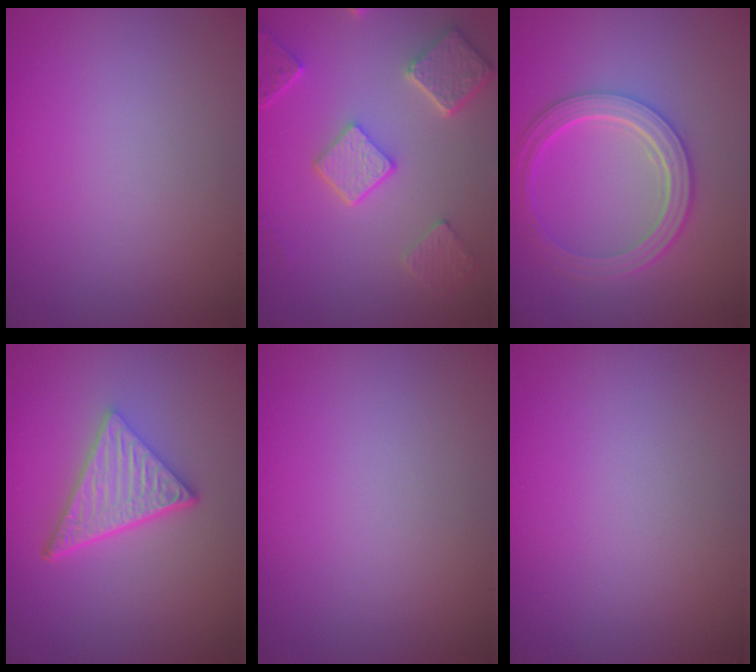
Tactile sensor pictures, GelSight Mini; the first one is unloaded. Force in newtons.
{"total": 4.9, "press": 4.0, "slide": 2.9}
{"total": 4.9, "press": 3.6, "slide": 3.4}
{"total": 5.1, "press": 3.6, "slide": 3.7}
{"total": 0.0}
{"total": 0.0}